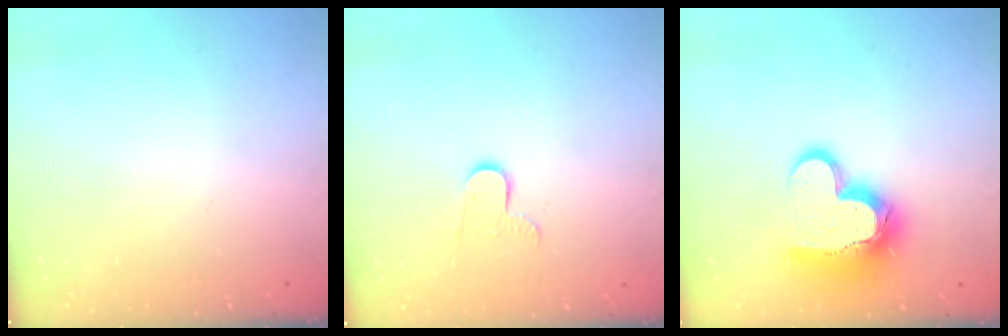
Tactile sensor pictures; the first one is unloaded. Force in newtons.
{"total": 7.6, "press": 7.6, "slide": 0.7}
{"total": 15.5, "press": 15.4, "slide": 1.8}